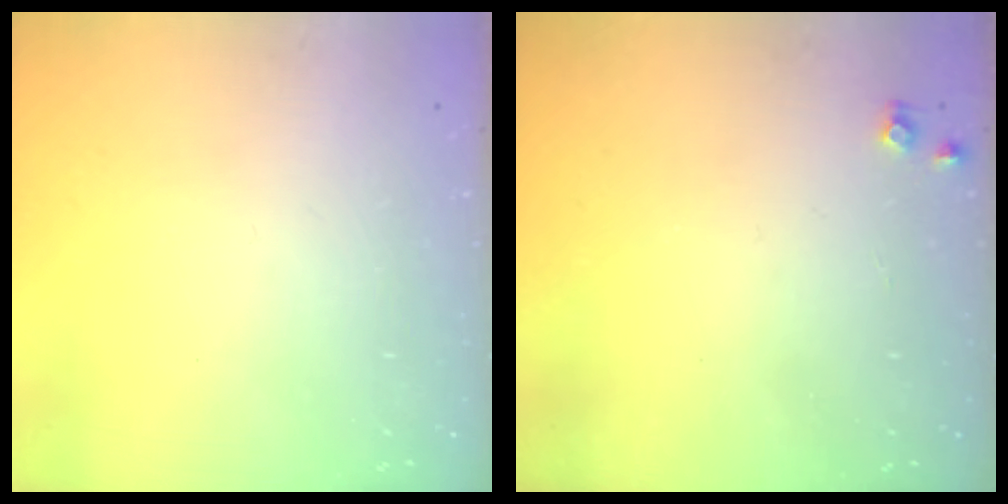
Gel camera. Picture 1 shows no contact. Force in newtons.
{"total": 4.7, "press": 4.7, "slide": 0.7}